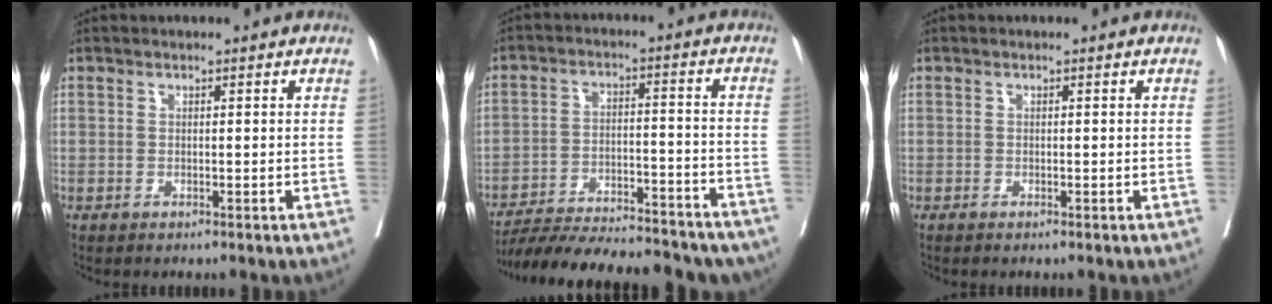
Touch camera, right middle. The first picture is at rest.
{"total": 23.3, "force": [-20.8, 4.6, 9.4], "torque": [-0.131, -0.014, -0.294]}
{"total": 0.6, "force": [-0.5, 0.1, 0.3], "torque": [-0.008, -0.003, -0.007]}